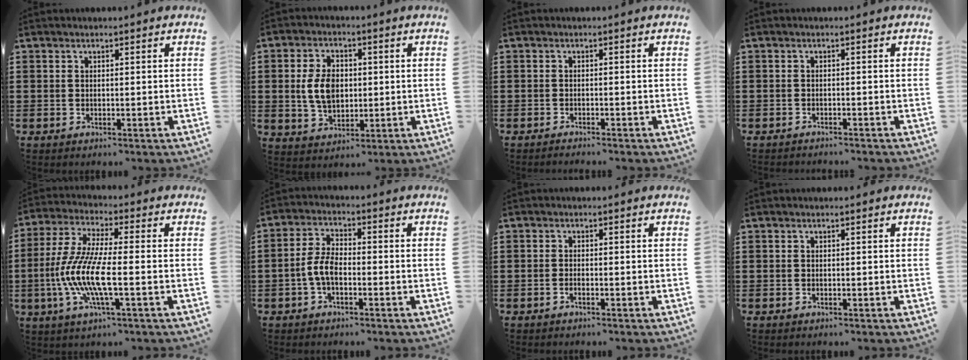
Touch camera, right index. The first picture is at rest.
{"total": 7.2, "force": [0.4, 4.8, 5.3], "torque": [-0.122, 0.005, -0.001]}
{"total": 0.9, "force": [-0.9, -0.1, 0.1], "torque": [-0.004, -0.001, -0.018]}
{"total": 1.0, "force": [-1.0, -0.1, 0.0], "torque": [-0.003, 0.001, -0.020]}
{"total": 10.1, "force": [-2.9, 2.1, 9.4], "torque": [-0.223, -0.022, -0.066]}
{"total": 5.1, "force": [-1.6, 2.5, 4.2], "torque": [-0.101, -0.001, -0.036]}
{"total": 0.8, "force": [-0.6, 0.0, 0.5], "torque": [-0.013, -0.007, -0.010]}
{"total": 0.0}